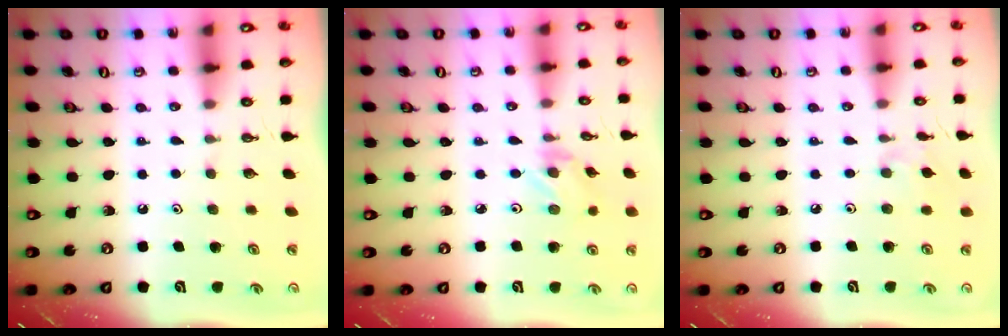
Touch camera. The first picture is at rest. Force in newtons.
{"total": 1.6, "press": 1.5, "slide": 0.3}
{"total": 2.1, "press": 2.1, "slide": 0.4}